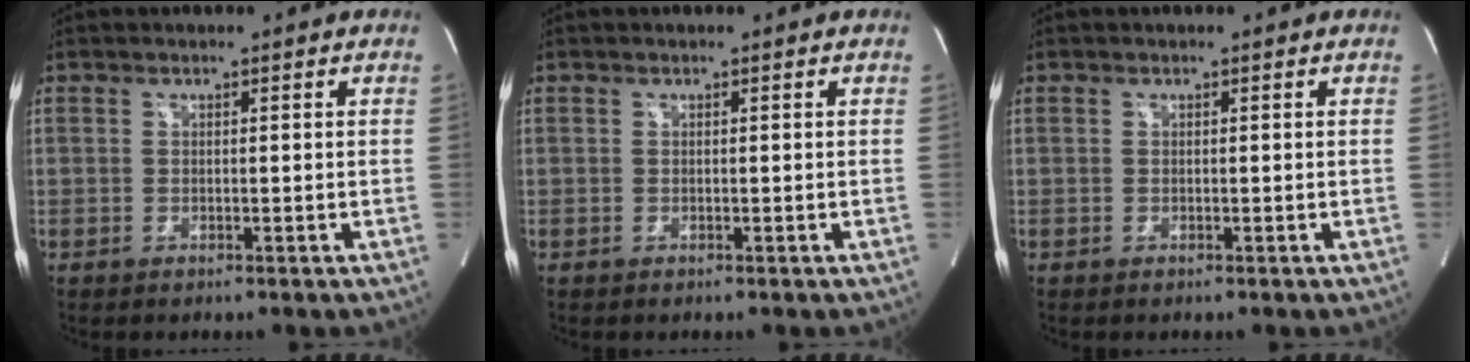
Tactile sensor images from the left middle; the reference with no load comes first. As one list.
[{"total": 0.0}, {"total": 0.0}]